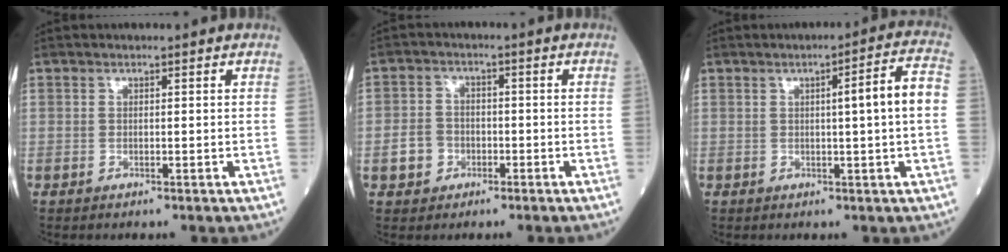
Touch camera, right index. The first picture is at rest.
{"total": 4.1, "force": [-1.6, 3.4, 1.5], "torque": [-0.031, 0.011, -0.028]}
{"total": 6.4, "force": [0.4, -0.6, 6.4], "torque": [-0.091, 0.010, 0.005]}